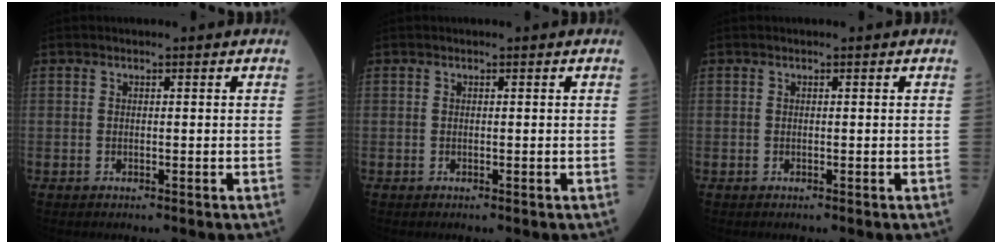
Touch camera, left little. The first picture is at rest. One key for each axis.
{"total": 0.0}
{"total": 0.0}